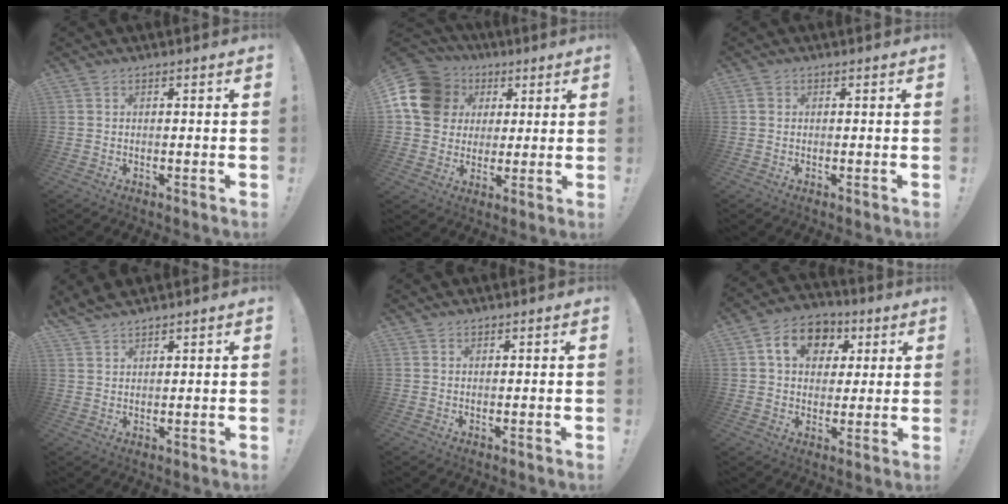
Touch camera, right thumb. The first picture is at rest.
{"total": 16.4, "force": [4.9, 13.8, 7.4], "torque": [-0.115, -0.015, 0.106]}
{"total": 0.8, "force": [0.1, 0.7, 0.4], "torque": [0.002, 0.000, 0.000]}
{"total": 3.7, "force": [3.6, 0.9, 0.7], "torque": [-0.016, -0.021, 0.068]}
{"total": 0.8, "force": [0.7, 0.3, 0.0], "torque": [0.005, -0.003, 0.014]}
{"total": 12.4, "force": [4.3, 9.6, 6.5], "torque": [-0.091, -0.003, 0.082]}